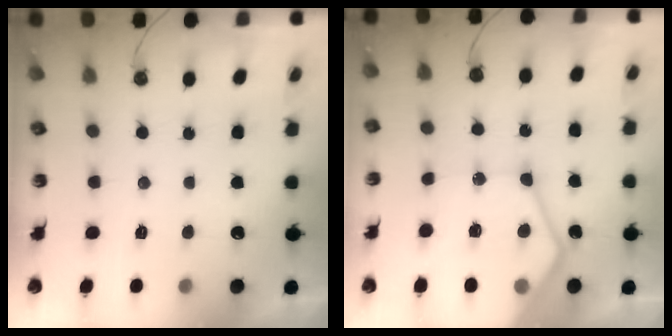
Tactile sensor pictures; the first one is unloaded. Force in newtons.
{"total": 19.7, "press": 19.6, "slide": 2.1}